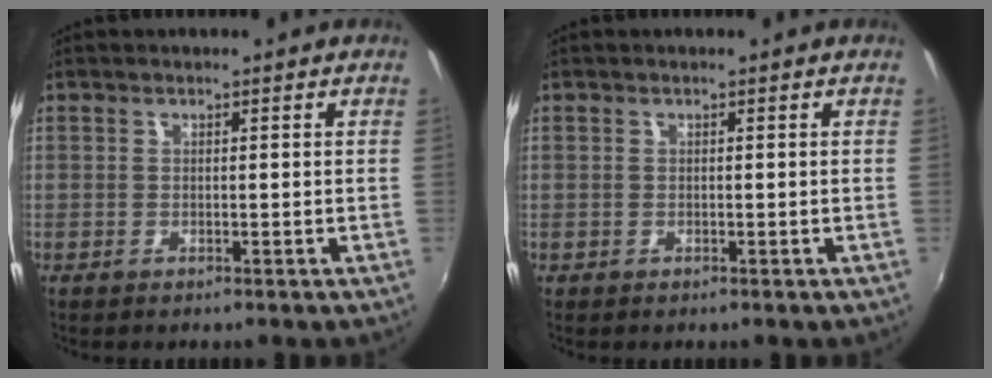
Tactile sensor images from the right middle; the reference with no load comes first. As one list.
[{"total": 0.0}]